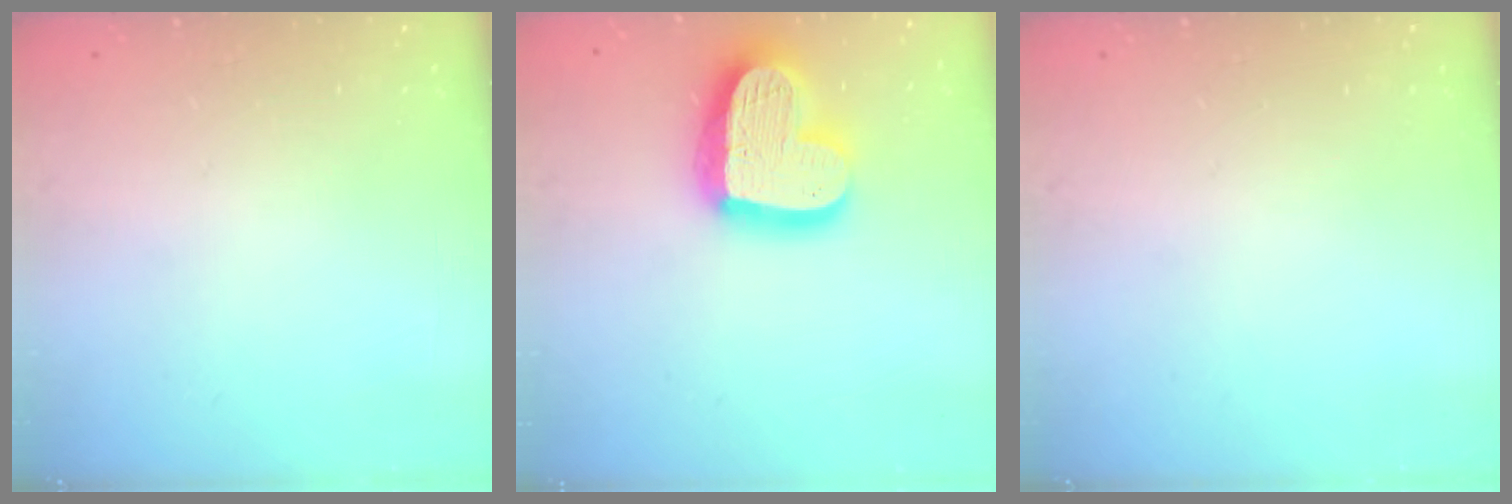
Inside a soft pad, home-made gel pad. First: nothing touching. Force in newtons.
{"total": 21.7, "press": 21.6, "slide": 2.0}
{"total": 0.0}